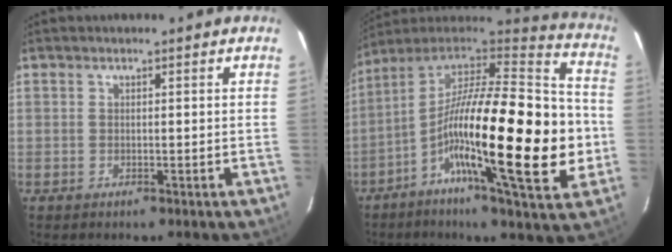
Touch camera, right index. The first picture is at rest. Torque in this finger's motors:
{"motor_torque": [2.14, 0.00, 1.05, 0.21]}